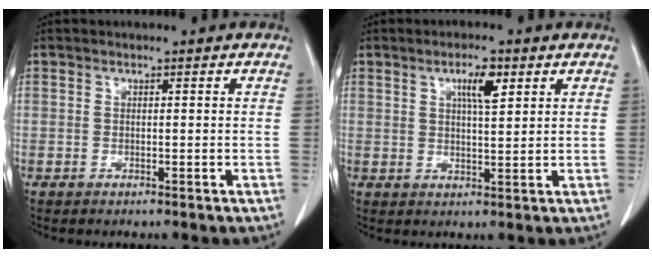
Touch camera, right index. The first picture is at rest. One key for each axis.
{"total": 4.6, "fx": 2.2, "fy": 1.0, "fz": 3.9, "tx": -0.071, "ty": 0.000, "tz": 0.037}